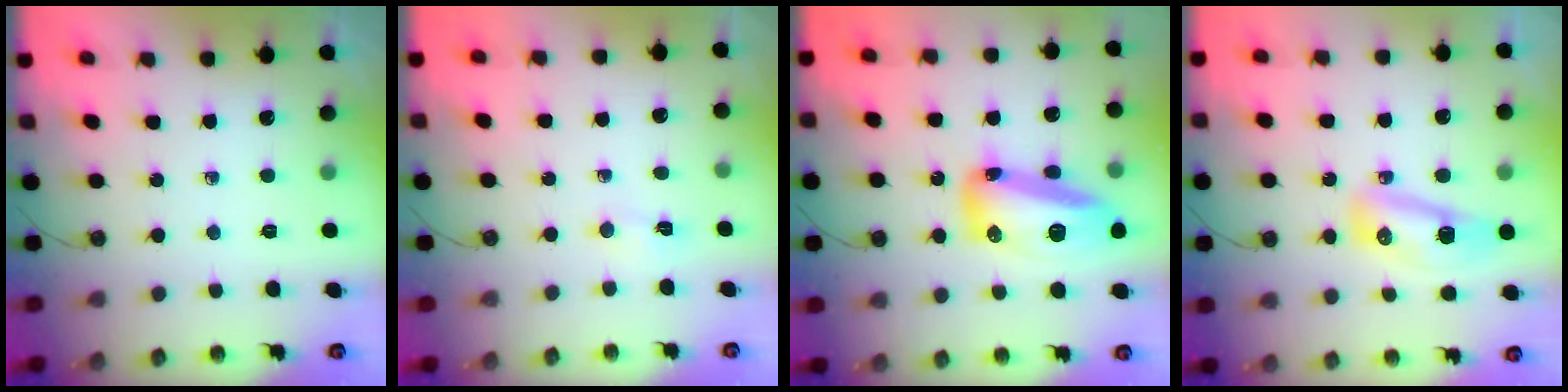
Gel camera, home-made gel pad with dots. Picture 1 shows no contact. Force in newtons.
{"total": 2.5, "press": 2.5, "slide": 0.5}
{"total": 17.0, "press": 16.9, "slide": 1.8}
{"total": 9.6, "press": 9.6, "slide": 0.7}